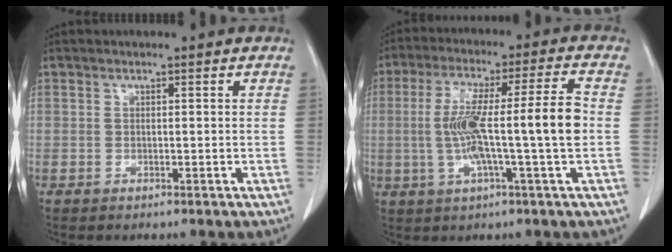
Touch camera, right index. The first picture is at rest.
{"total": 12.6, "force": [-1.0, -0.3, 12.6], "torque": [-0.231, 0.017, -0.019]}